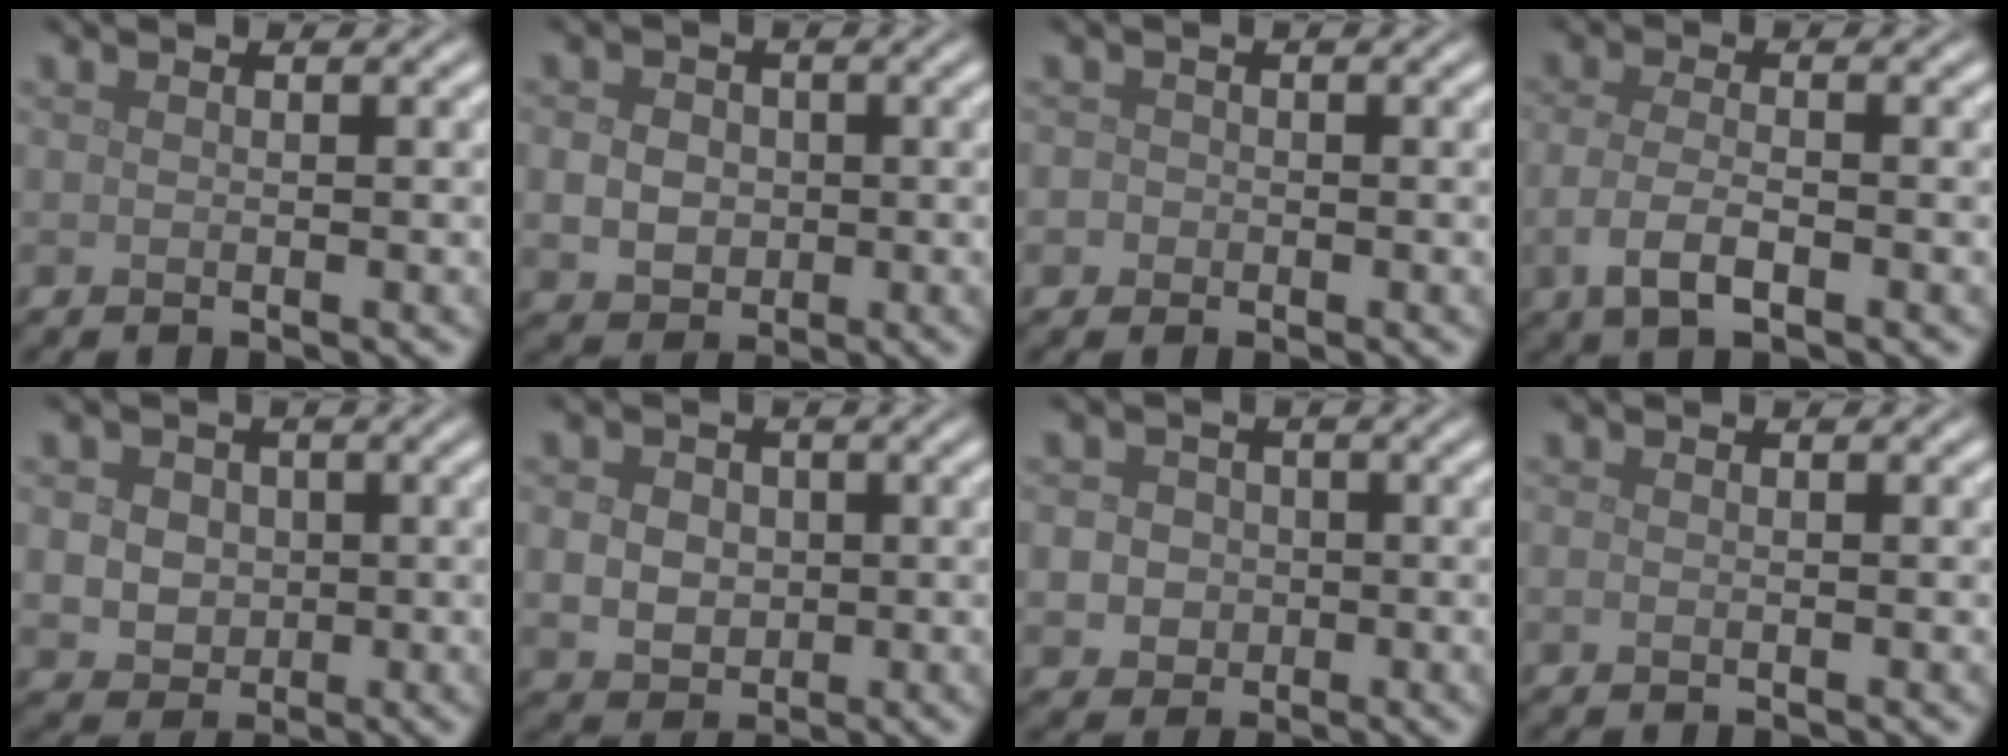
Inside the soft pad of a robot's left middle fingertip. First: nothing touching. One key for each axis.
{"total": 4.6, "fx": 0.1, "fy": 4.0, "fz": 2.4, "tx": -0.035, "ty": 0.014, "tz": -0.014}
{"total": 1.3, "fx": -0.2, "fy": 1.3, "fz": 0.3, "tx": 0.006, "ty": 0.003, "tz": -0.010}
{"total": 3.3, "fx": -1.1, "fy": 1.3, "fz": 2.8, "tx": -0.062, "ty": -0.006, "tz": -0.025}
{"total": 5.1, "fx": 0.8, "fy": 4.4, "fz": 2.6, "tx": -0.040, "ty": 0.022, "tz": 0.001}
{"total": 4.4, "fx": 0.4, "fy": 3.7, "fz": 2.3, "tx": -0.039, "ty": 0.014, "tz": -0.008}
{"total": 4.1, "fx": 0.0, "fy": 3.8, "fz": 1.5, "tx": -0.008, "ty": 0.024, "tz": -0.014}
{"total": 0.0}